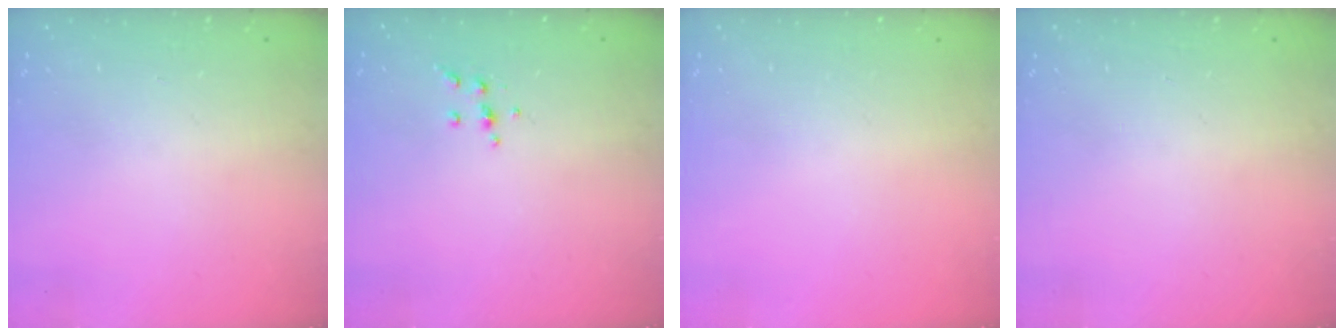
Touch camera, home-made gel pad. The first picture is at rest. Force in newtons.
{"total": 4.0, "press": 3.8, "slide": 1.0}
{"total": 0.0}
{"total": 0.0}